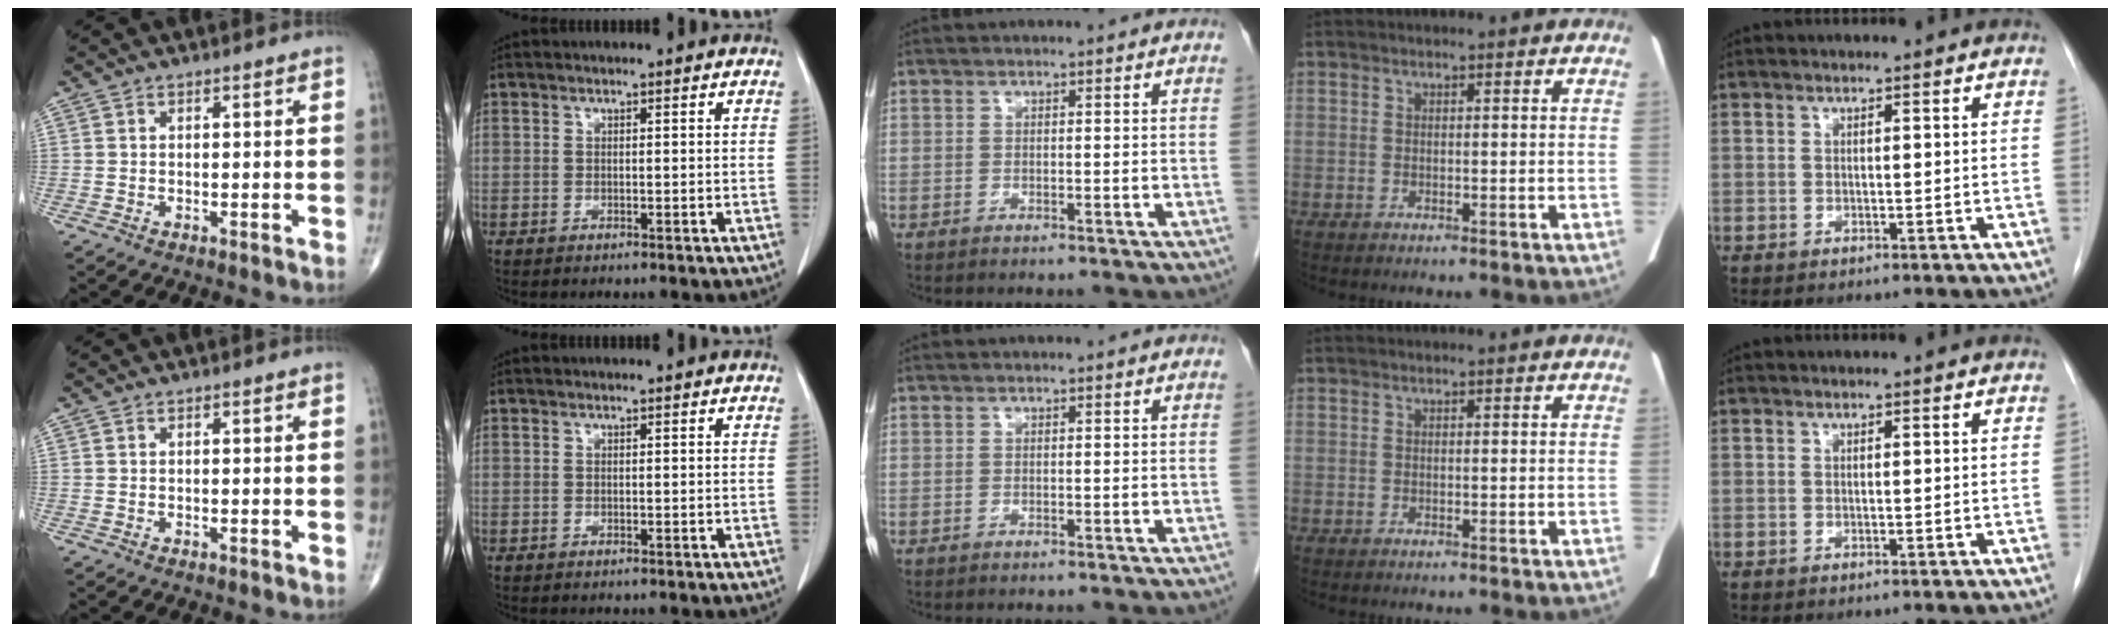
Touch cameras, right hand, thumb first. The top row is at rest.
{}